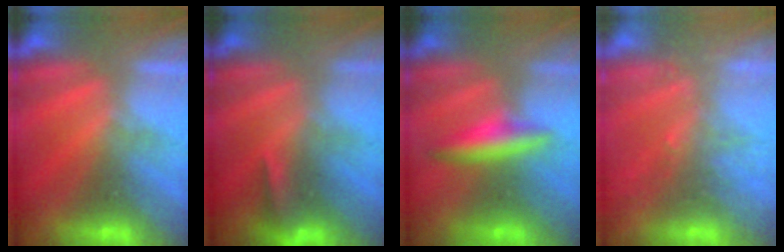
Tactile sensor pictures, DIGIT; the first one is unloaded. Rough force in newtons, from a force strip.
{"total": 4.7}
{"total": 2.4}
{"total": 9.1}